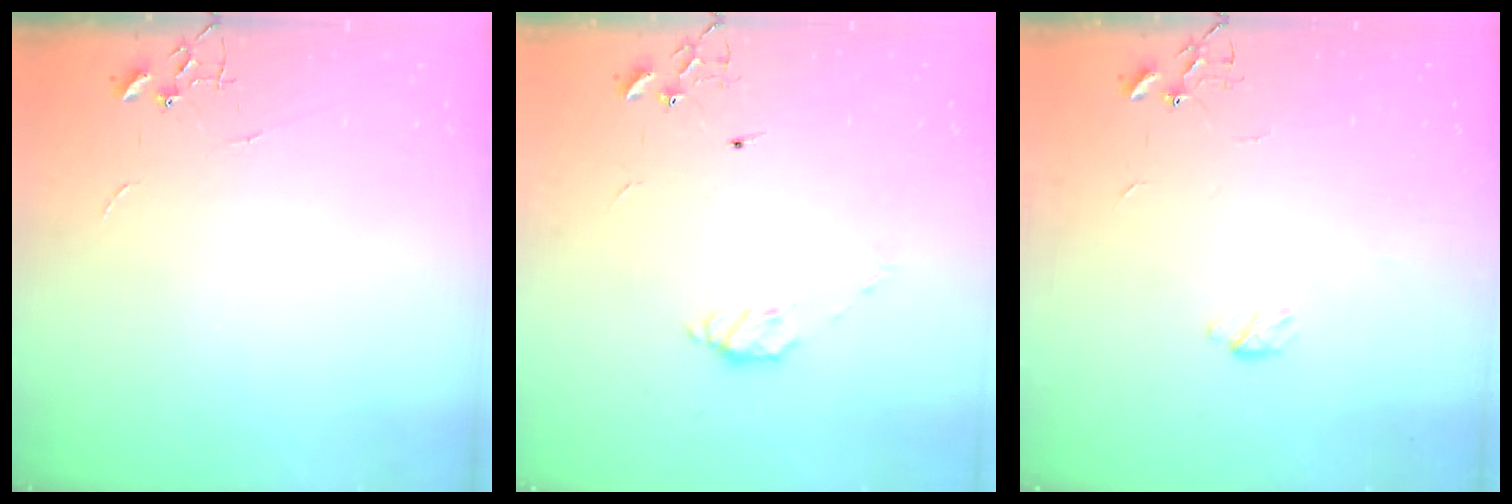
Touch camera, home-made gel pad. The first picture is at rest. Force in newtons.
{"total": 5.6, "press": 5.6, "slide": 0.4}
{"total": 3.0, "press": 3.0, "slide": 0.5}